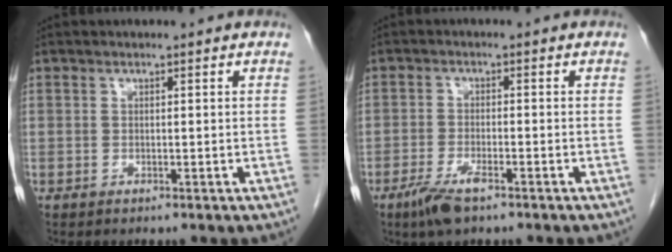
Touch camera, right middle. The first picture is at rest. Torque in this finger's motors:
{"motor_torque": [1.01, -0.81, 0.28, 0.09]}